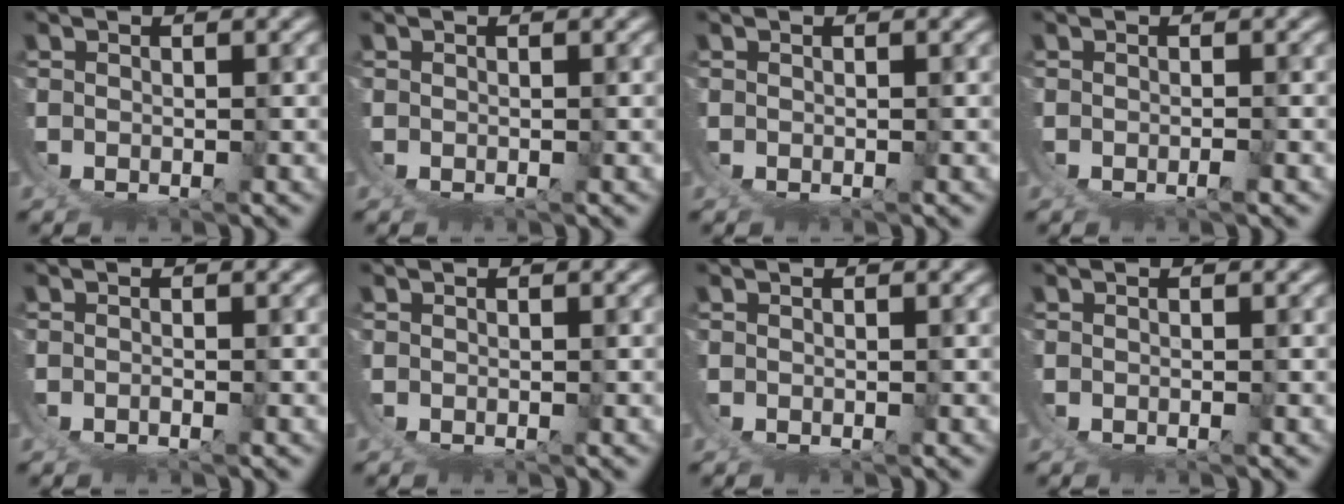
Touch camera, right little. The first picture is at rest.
{"total": 0.0}
{"total": 0.0}
{"total": 0.6, "force": [0.0, -0.2, 0.5], "torque": [-0.011, 0.000, 0.000]}
{"total": 0.7, "force": [-0.3, 0.2, 0.6], "torque": [-0.010, -0.002, -0.003]}
{"total": 0.0}
{"total": 0.0}
{"total": 0.0}